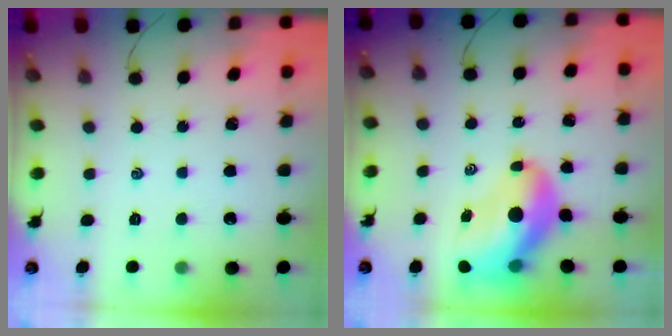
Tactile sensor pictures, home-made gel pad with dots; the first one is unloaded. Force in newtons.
{"total": 11.6, "press": 11.0, "slide": 3.4}